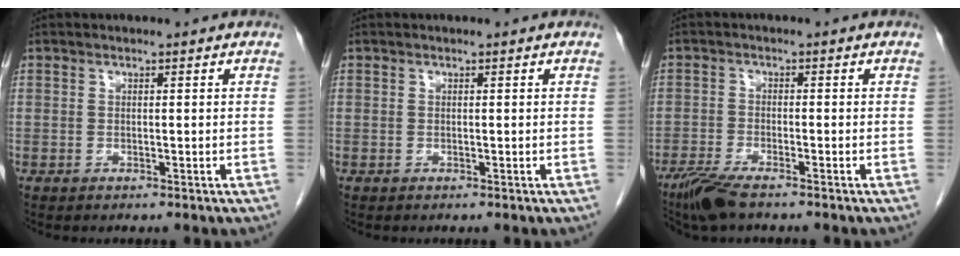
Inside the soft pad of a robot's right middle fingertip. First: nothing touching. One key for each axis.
{"total": 0.0}
{"total": 5.2, "fx": -4.1, "fy": 0.7, "fz": 3.1, "tx": -0.065, "ty": -0.013, "tz": -0.079}